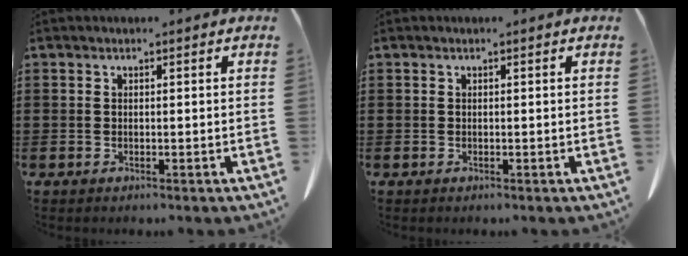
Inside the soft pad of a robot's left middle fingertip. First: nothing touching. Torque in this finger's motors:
{"motor_torque": [0.00, 0.00, 0.00, 0.00]}